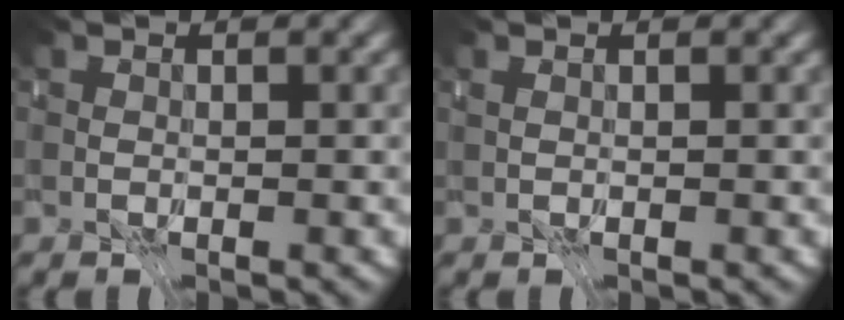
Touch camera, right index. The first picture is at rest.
{"total": 1.3, "force": [-0.5, -1.0, -0.7], "torque": [0.020, -0.006, -0.003]}